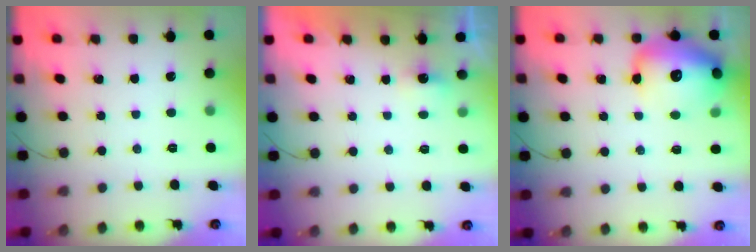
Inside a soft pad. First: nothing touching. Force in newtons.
{"total": 10.0, "press": 2.1, "slide": 9.8}
{"total": 18.3, "press": 18.1, "slide": 2.9}